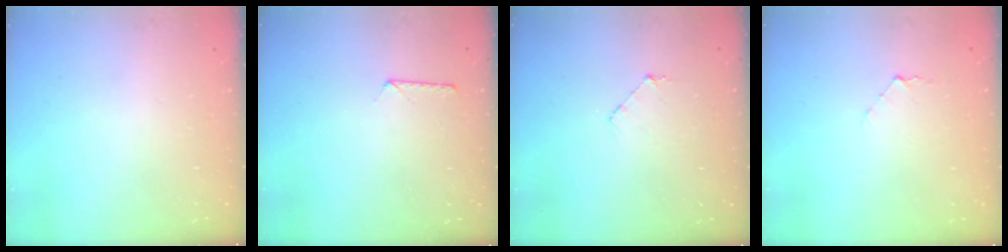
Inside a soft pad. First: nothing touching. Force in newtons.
{"total": 6.9, "press": 6.9, "slide": 0.6}
{"total": 4.3, "press": 4.2, "slide": 0.3}
{"total": 3.8, "press": 3.8, "slide": 0.4}